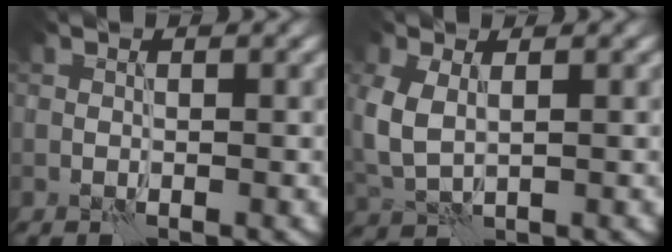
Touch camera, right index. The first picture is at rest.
{"total": 4.2, "force": [0.6, 2.6, 3.3], "torque": [-0.095, -0.003, 0.017]}